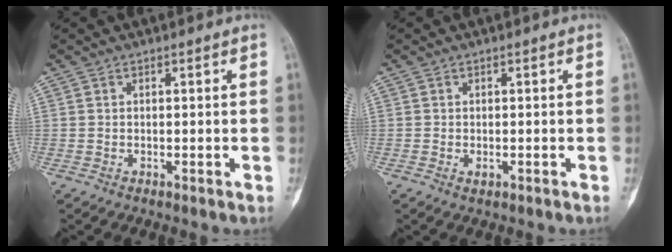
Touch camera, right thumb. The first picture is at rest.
{"total": 0.9, "force": [-0.3, 0.5, 0.6], "torque": [-0.004, -0.001, -0.004]}